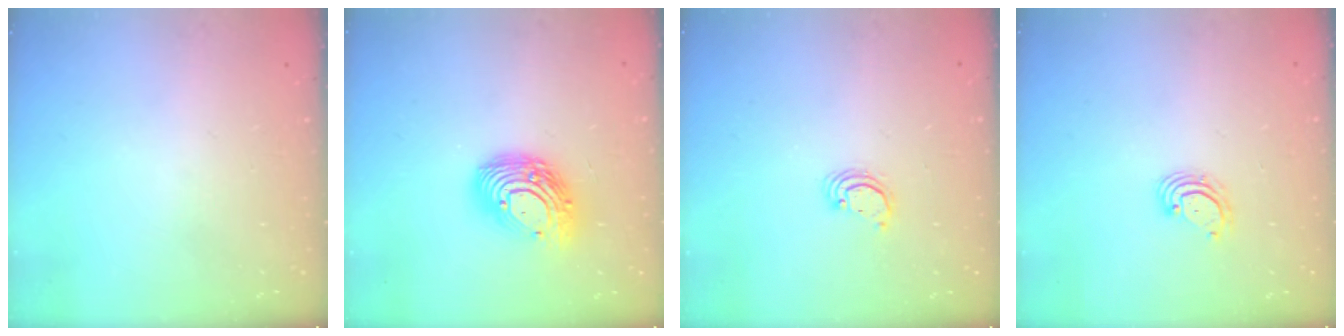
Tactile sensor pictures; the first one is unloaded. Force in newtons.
{"total": 15.3, "press": 15.3, "slide": 1.2}
{"total": 2.7, "press": 2.7, "slide": 0.1}
{"total": 2.9, "press": 2.9, "slide": 0.1}